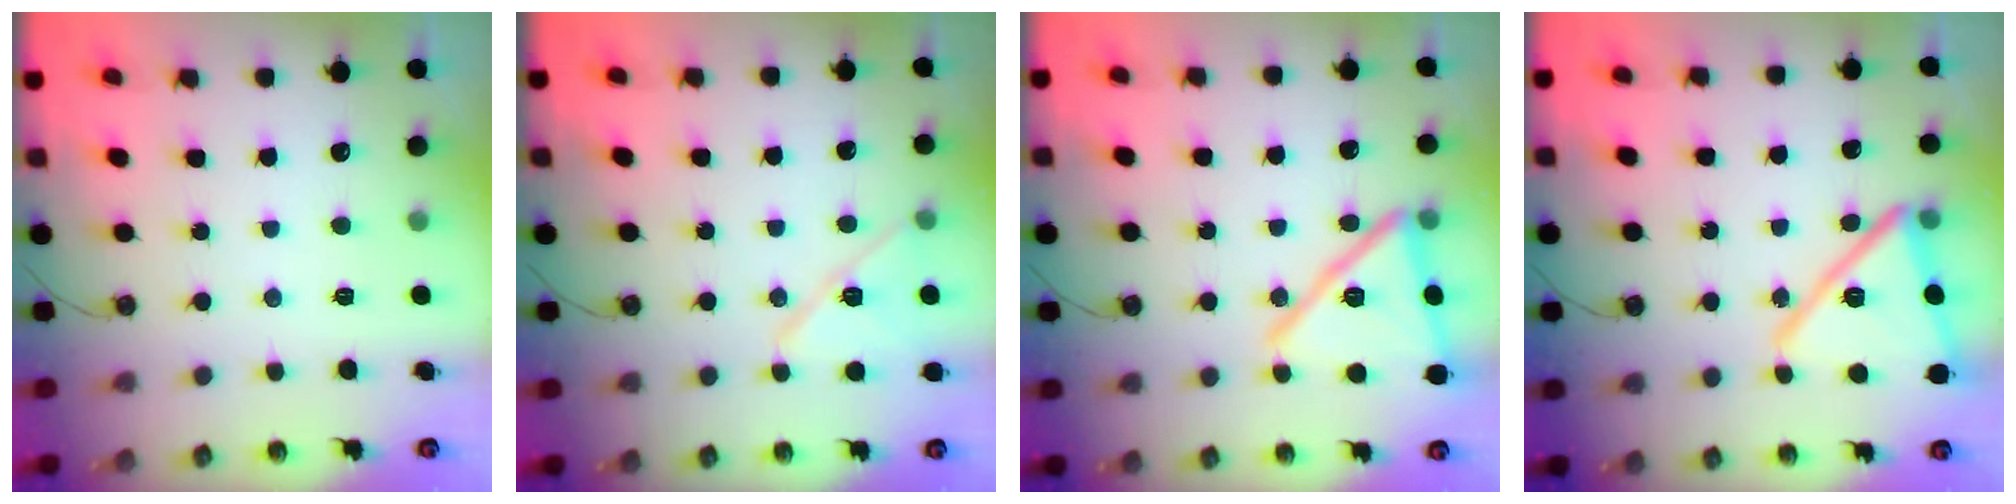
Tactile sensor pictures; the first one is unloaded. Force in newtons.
{"total": 11.5, "press": 11.2, "slide": 2.5}
{"total": 19.6, "press": 16.7, "slide": 10.2}
{"total": 18.9, "press": 18.9, "slide": 1.2}